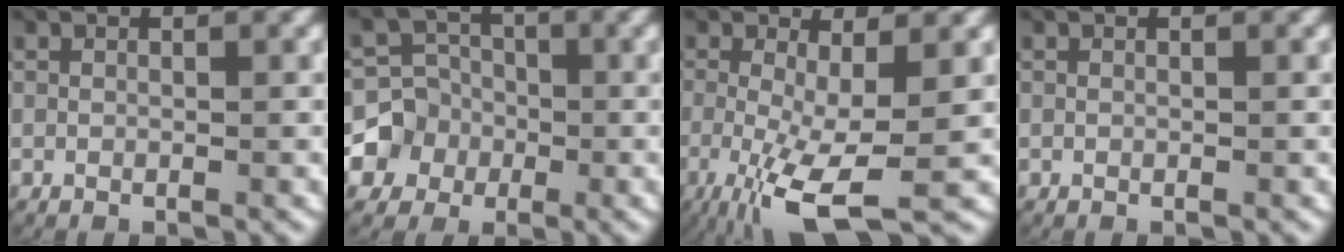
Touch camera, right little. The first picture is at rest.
{"total": 8.1, "force": [-2.4, 7.3, 2.4], "torque": [-0.067, -0.029, -0.042]}
{"total": 6.9, "force": [-3.1, 2.1, 5.8], "torque": [-0.115, -0.041, -0.031]}
{"total": 0.0}